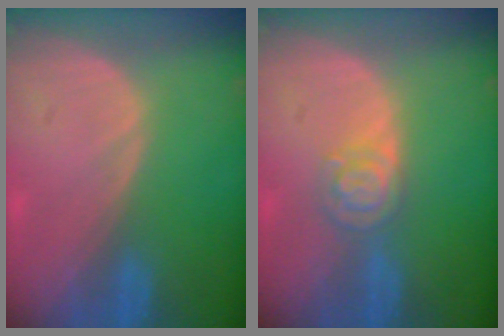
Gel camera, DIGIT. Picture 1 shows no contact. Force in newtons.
{"total": 4.7, "press": 4.1, "slide": 2.3}